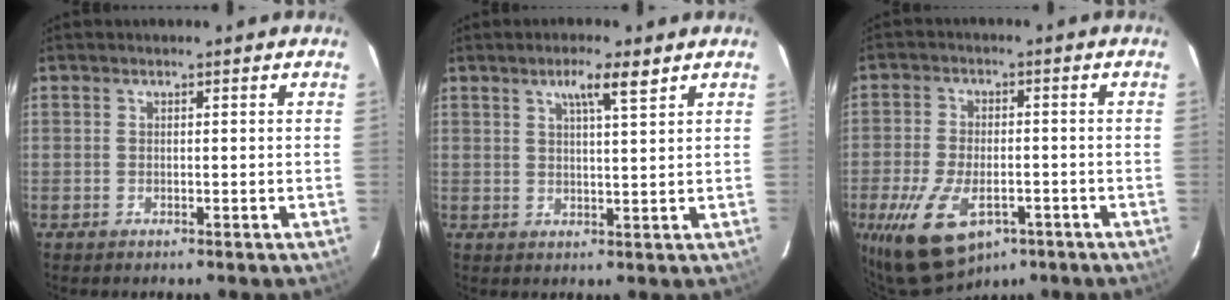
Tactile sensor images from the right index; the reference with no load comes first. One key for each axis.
{"total": 4.6, "fx": 2.9, "fy": 0.4, "fz": 3.6, "tx": -0.059, "ty": 0.002, "tz": 0.047}
{"total": 14.5, "fx": -7.3, "fy": 7.9, "fz": 9.7, "tx": -0.212, "ty": -0.027, "tz": -0.117}